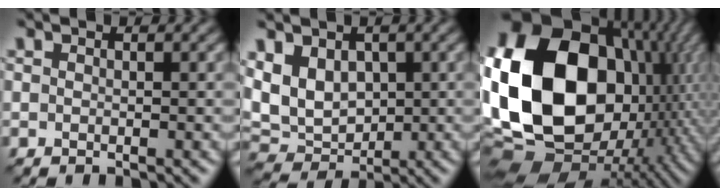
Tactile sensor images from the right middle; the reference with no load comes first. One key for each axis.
{"total": 5.7, "fx": 1.3, "fy": 4.3, "fz": 3.5, "tx": -0.077, "ty": -0.005, "tz": 0.023}
{"total": 22.4, "fx": 1.5, "fy": 16.7, "fz": 14.8, "tx": -0.356, "ty": 0.000, "tz": 0.053}